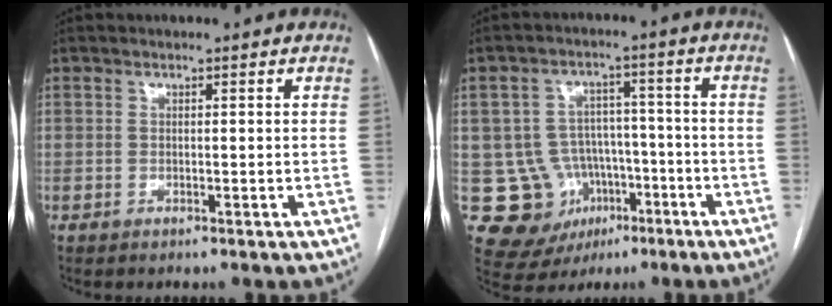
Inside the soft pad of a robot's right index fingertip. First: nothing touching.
{"total": 11.0, "force": [-3.5, 10.0, 2.7], "torque": [-0.048, 0.038, -0.040]}